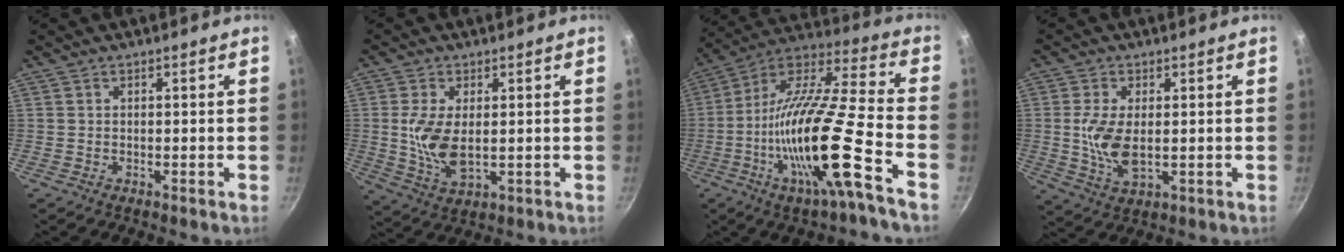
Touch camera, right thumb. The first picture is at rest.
{"total": 8.5, "force": [0.5, 4.4, 7.3], "torque": [-0.148, -0.011, 0.017]}
{"total": 22.3, "force": [-8.4, 3.1, 20.5], "torque": [-0.350, 0.026, -0.167]}
{"total": 8.0, "force": [0.2, 4.0, 6.9], "torque": [-0.141, -0.010, 0.009]}